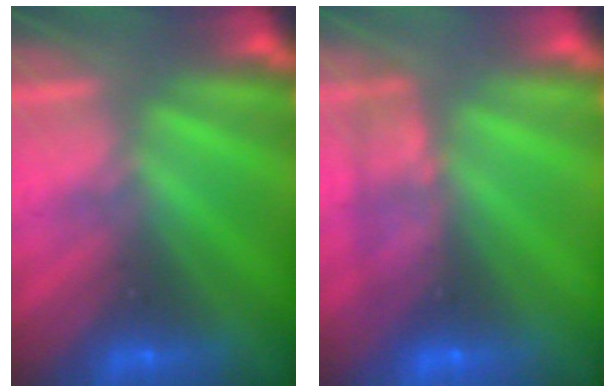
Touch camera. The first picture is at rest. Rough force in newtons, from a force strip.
{"total": 2.4}